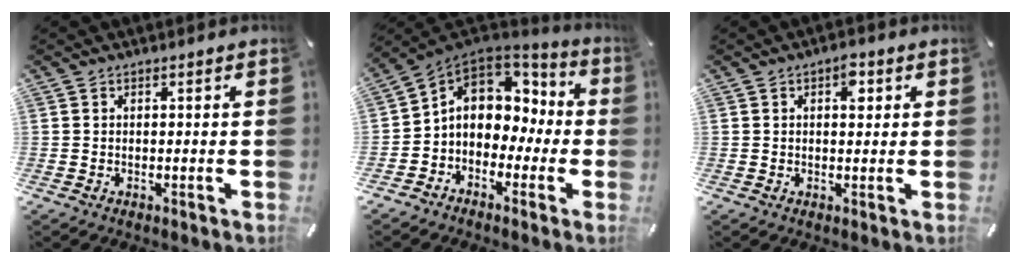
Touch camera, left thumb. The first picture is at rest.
{"total": 9.8, "force": [0.8, 8.6, 4.8], "torque": [-0.091, 0.002, 0.020]}
{"total": 3.4, "force": [1.2, 2.0, 2.5], "torque": [-0.022, -0.004, 0.011]}